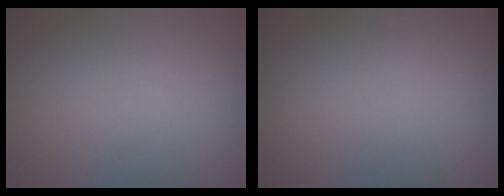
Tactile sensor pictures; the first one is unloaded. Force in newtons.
{"total": 0.0}